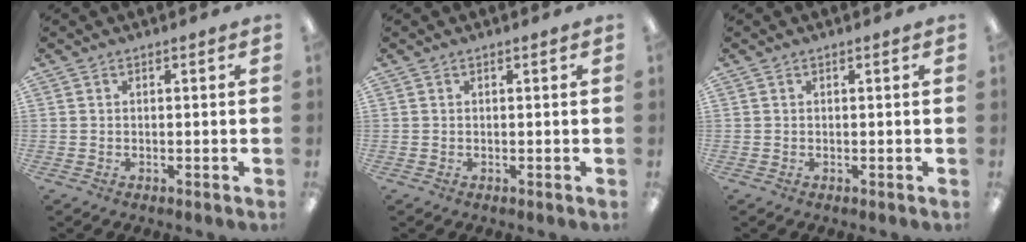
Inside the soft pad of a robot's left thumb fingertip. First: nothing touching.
{"total": 0.0}
{"total": 0.0}